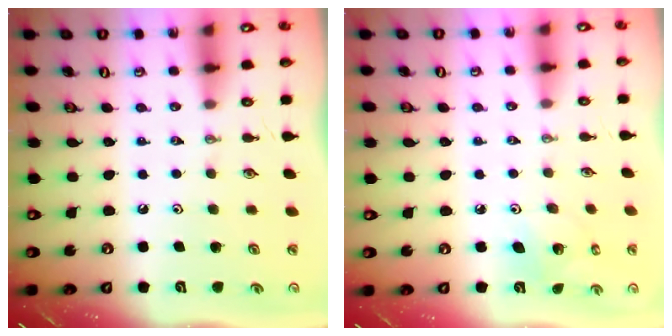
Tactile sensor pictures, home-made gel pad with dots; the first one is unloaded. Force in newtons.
{"total": 4.7, "press": 4.7, "slide": 0.2}